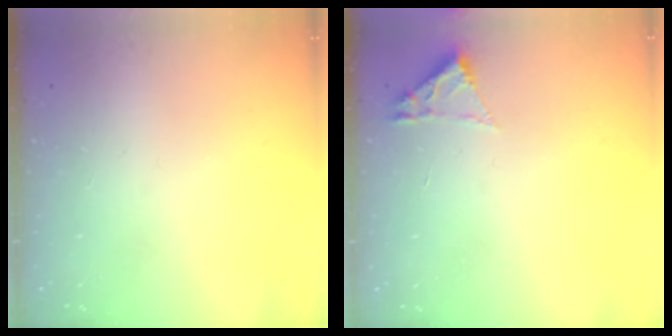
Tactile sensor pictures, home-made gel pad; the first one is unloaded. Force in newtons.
{"total": 1.8, "press": 1.8, "slide": 0.2}